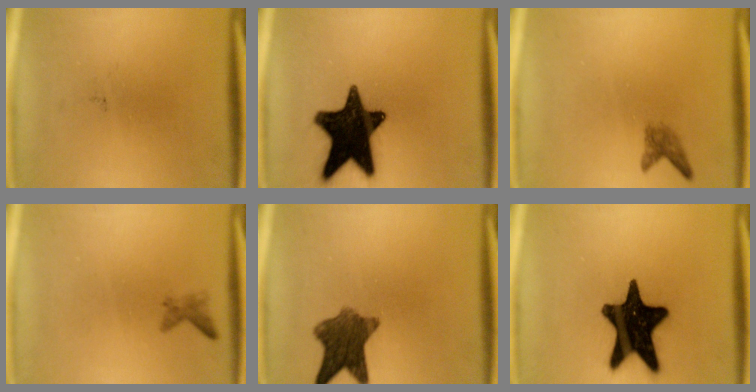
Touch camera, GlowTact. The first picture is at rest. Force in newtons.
{"total": 18.1}
{"total": 1.8}
{"total": 1.1}
{"total": 8.4}
{"total": 19.1}